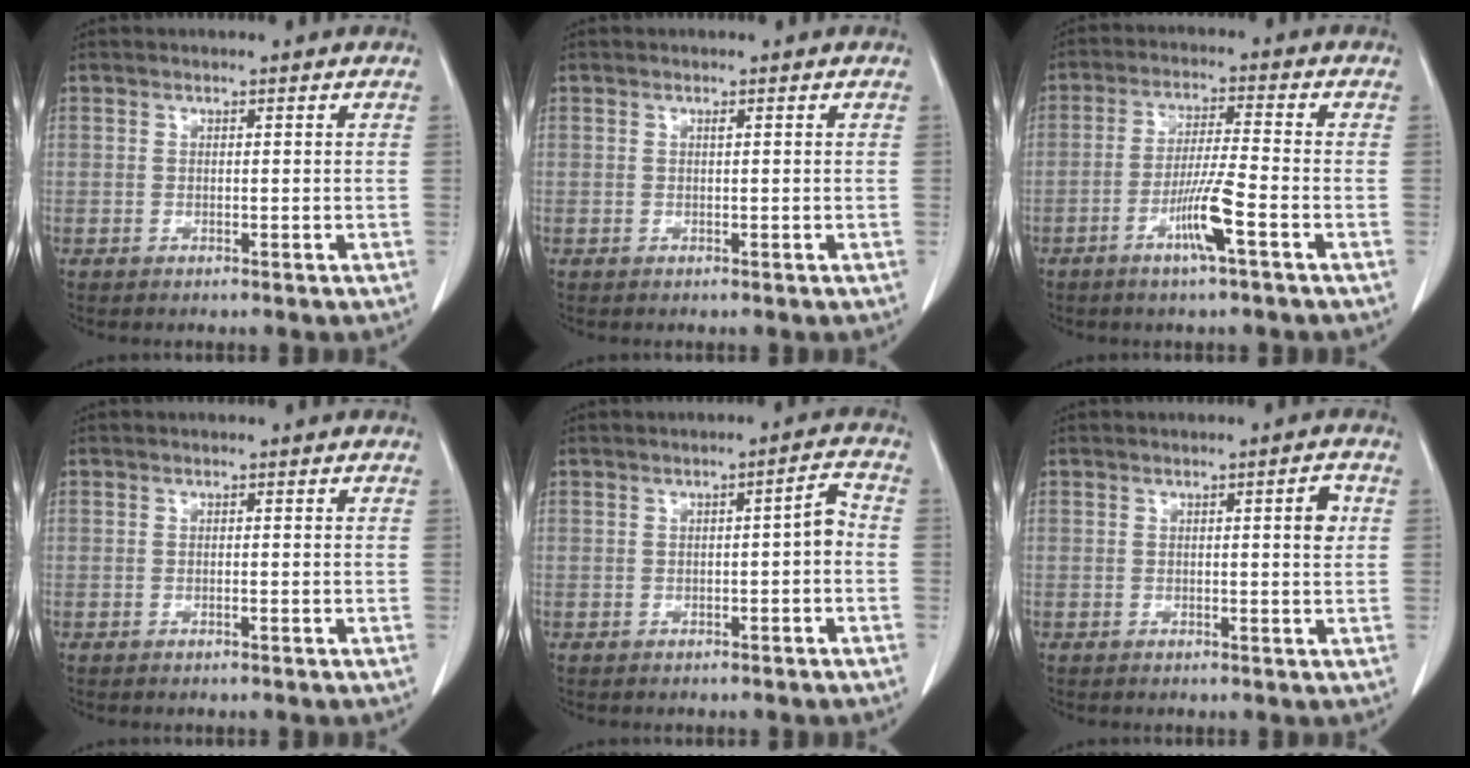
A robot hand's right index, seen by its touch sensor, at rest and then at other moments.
{"total": 0.0}
{"total": 7.0, "force": [-3.2, -0.4, 6.2], "torque": [-0.121, -0.008, -0.062]}
{"total": 0.0}
{"total": 2.8, "force": [-0.5, 0.5, 2.7], "torque": [-0.036, 0.013, -0.008]}
{"total": 2.5, "force": [0.6, 0.3, 2.4], "torque": [-0.031, 0.002, 0.008]}